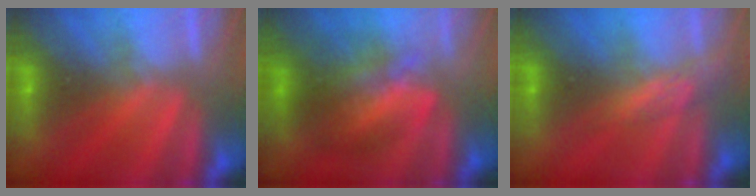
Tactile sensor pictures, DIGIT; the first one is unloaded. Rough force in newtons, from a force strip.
{"total": 3.5}
{"total": 2.9}